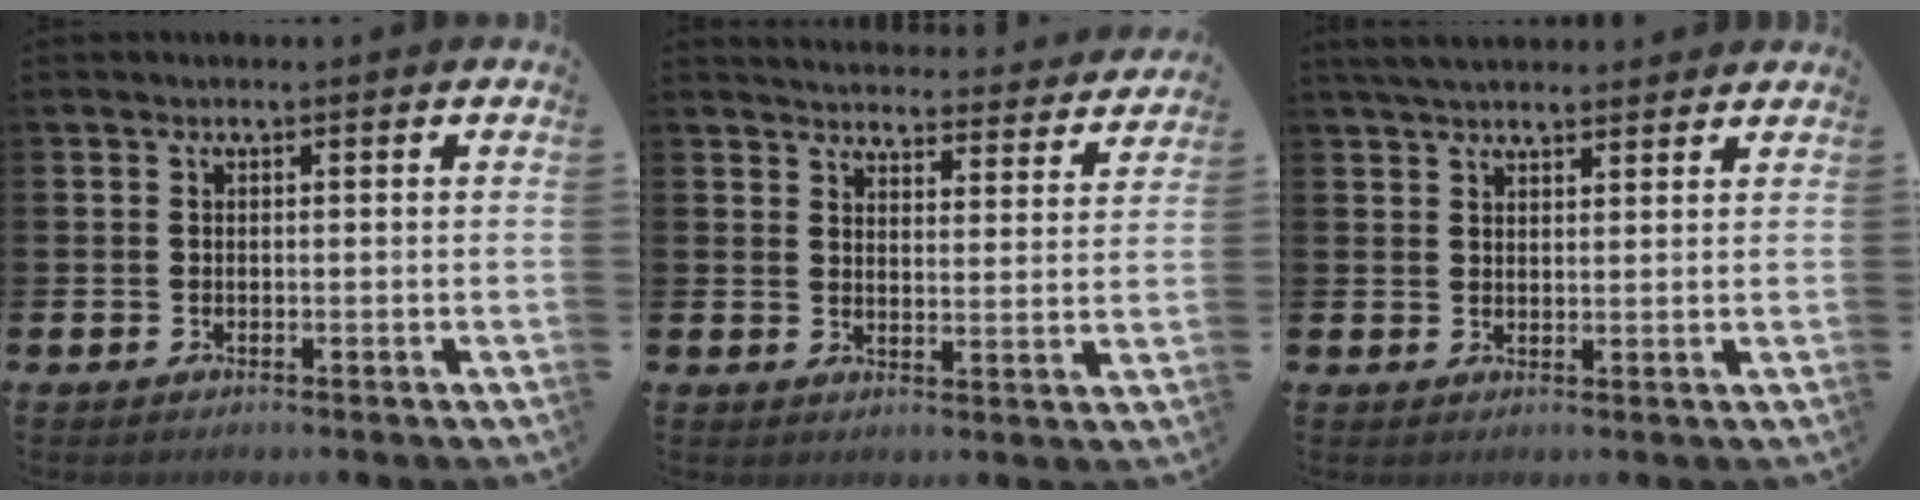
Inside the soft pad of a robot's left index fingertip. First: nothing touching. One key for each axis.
{"total": 4.2, "fx": 4.2, "fy": 0.6, "fz": 0.3, "tx": -0.020, "ty": -0.035, "tz": 0.070}
{"total": 4.2, "fx": 4.0, "fy": 1.0, "fz": 1.1, "tx": -0.028, "ty": -0.010, "tz": 0.075}